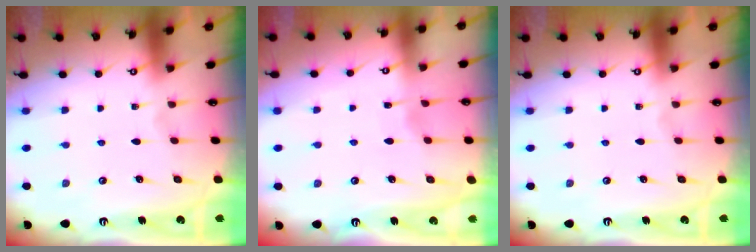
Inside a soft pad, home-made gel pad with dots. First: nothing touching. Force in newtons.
{"total": 3.1, "press": 3.1, "slide": 0.3}
{"total": 0.0}